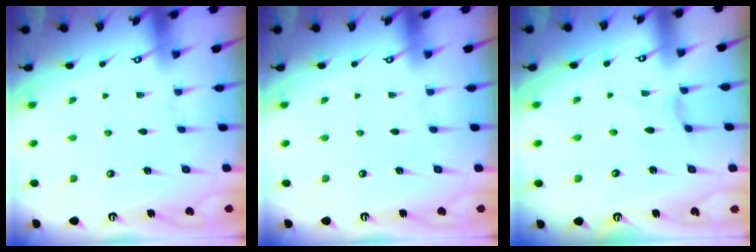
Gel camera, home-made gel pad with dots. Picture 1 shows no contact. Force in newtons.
{"total": 0.0}
{"total": 0.0}